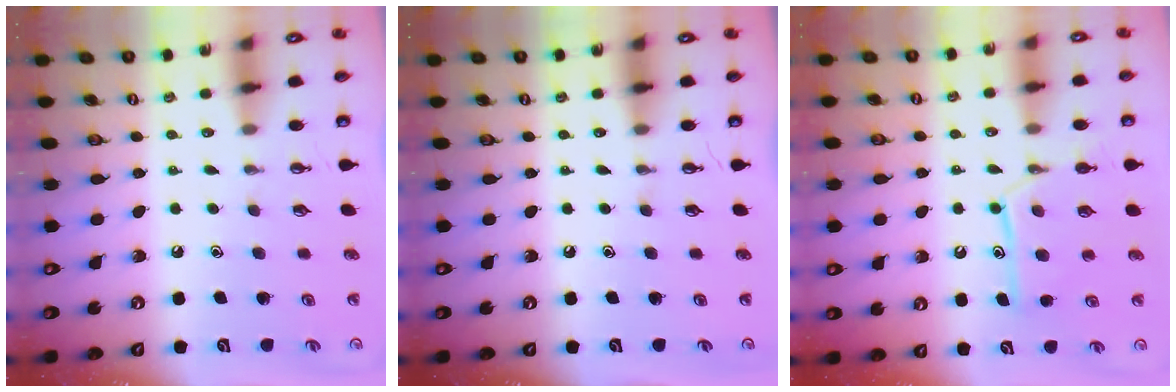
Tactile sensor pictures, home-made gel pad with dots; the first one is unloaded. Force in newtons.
{"total": 0.0}
{"total": 13.5, "press": 13.5, "slide": 1.0}